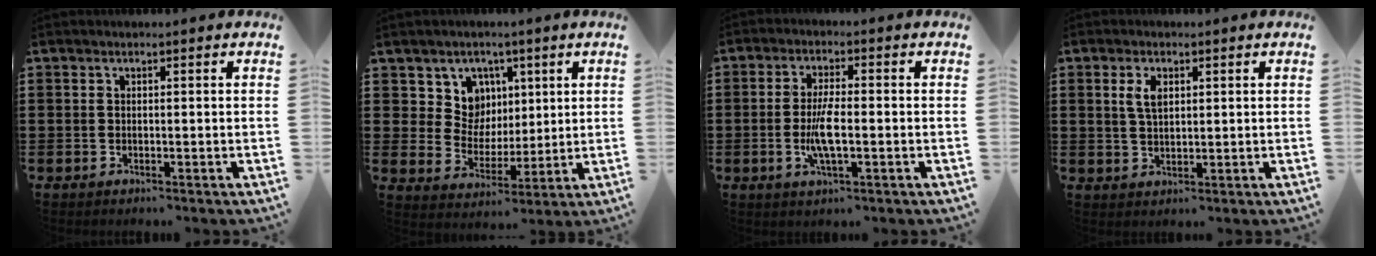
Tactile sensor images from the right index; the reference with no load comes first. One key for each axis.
{"total": 7.7, "fx": 3.3, "fy": 6.7, "fz": 2.0, "tx": -0.062, "ty": -0.002, "tz": 0.062}
{"total": 5.5, "fx": -1.1, "fy": 1.5, "fz": 5.2, "tx": -0.117, "ty": -0.008, "tz": -0.028}
{"total": 3.5, "fx": 1.2, "fy": 1.6, "fz": 2.8, "tx": -0.061, "ty": 0.008, "tz": 0.019}